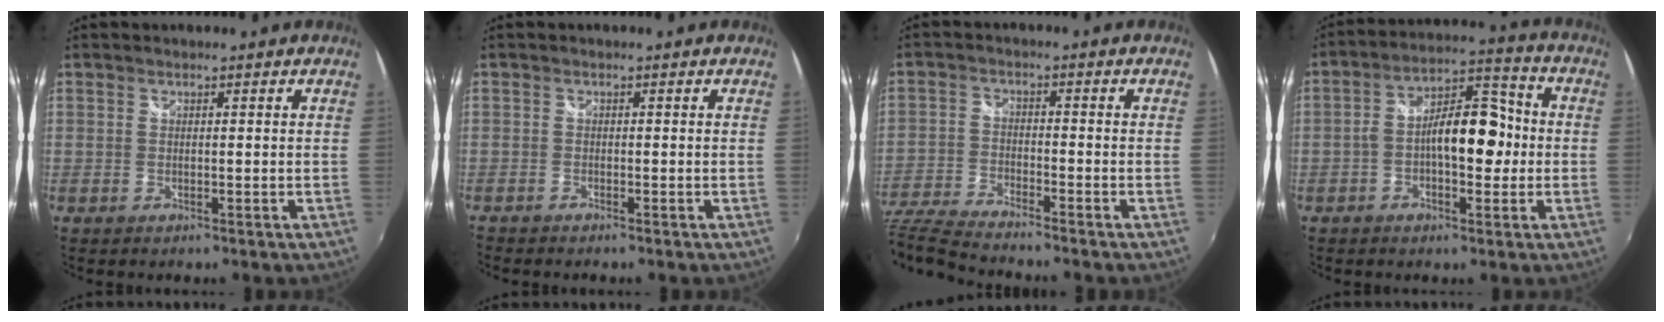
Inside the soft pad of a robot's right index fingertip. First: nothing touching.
{"total": 1.4, "force": [-1.3, -0.1, 0.3], "torque": [-0.015, -0.009, -0.027]}
{"total": 11.1, "force": [-9.8, 1.3, 5.1], "torque": [-0.130, -0.028, -0.192]}
{"total": 10.8, "force": [-1.3, 5.1, 9.5], "torque": [-0.159, 0.030, -0.022]}